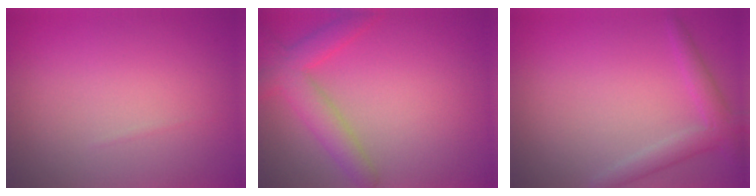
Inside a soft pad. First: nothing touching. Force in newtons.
{"total": 3.9, "press": 3.9, "slide": 0.2}
{"total": 2.5, "press": 2.5, "slide": 0.2}